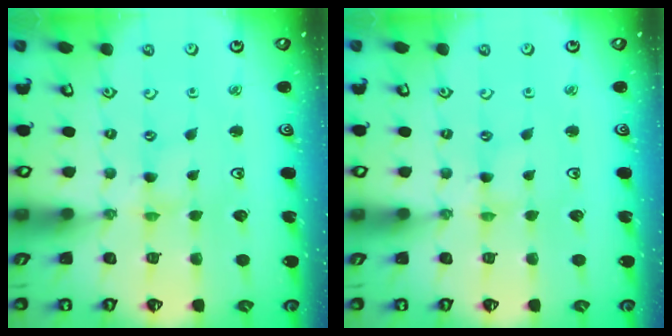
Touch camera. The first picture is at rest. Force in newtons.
{"total": 0.0}